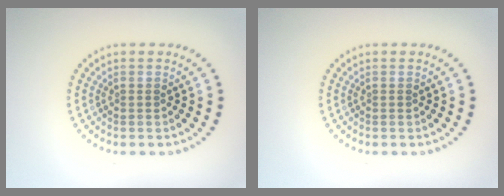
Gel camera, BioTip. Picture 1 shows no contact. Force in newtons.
{"total": 0.0}